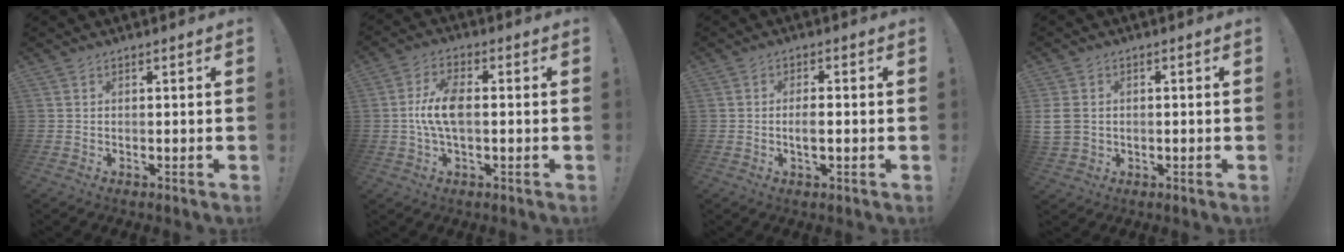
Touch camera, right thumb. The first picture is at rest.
{"total": 9.0, "force": [-0.4, 4.0, 8.0], "torque": [-0.163, 0.005, -0.007]}
{"total": 3.5, "force": [-0.7, 1.0, 3.2], "torque": [-0.057, -0.002, -0.018]}
{"total": 5.9, "force": [0.1, 4.8, 3.5], "torque": [-0.066, 0.002, 0.004]}